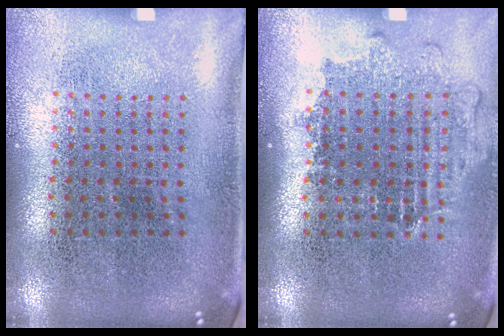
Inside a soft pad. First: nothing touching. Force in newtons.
{"total": 1.0, "press": 1.0, "slide": 0.4}